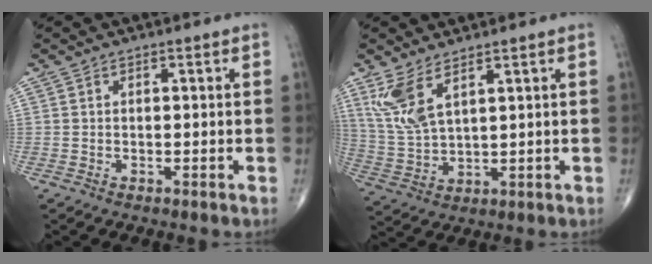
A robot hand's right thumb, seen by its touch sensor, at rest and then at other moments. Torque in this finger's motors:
{"motor_torque": [-0.57, 1.02, 0.79, 0.65, 0.10]}